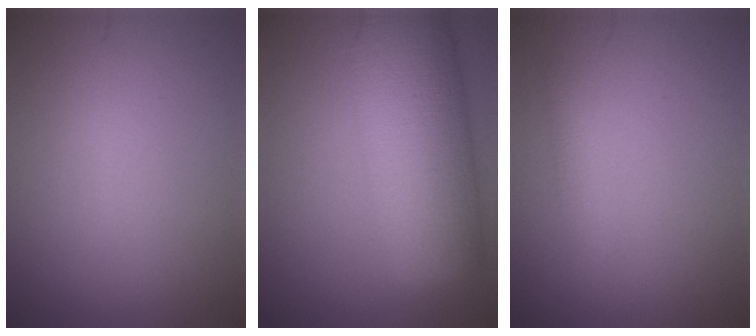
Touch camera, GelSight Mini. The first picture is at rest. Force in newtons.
{"total": 11.9, "press": 11.9, "slide": 0.3}
{"total": 1.1, "press": 1.1, "slide": 0.0}